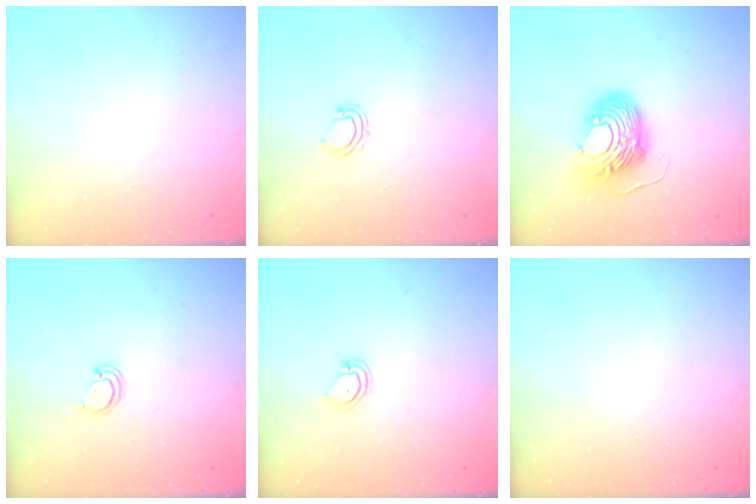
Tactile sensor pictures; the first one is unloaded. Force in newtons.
{"total": 5.9, "press": 5.8, "slide": 1.3}
{"total": 14.0, "press": 14.0, "slide": 1.1}
{"total": 2.4, "press": 2.4, "slide": 0.2}
{"total": 3.7, "press": 3.7, "slide": 0.3}
{"total": 0.0}